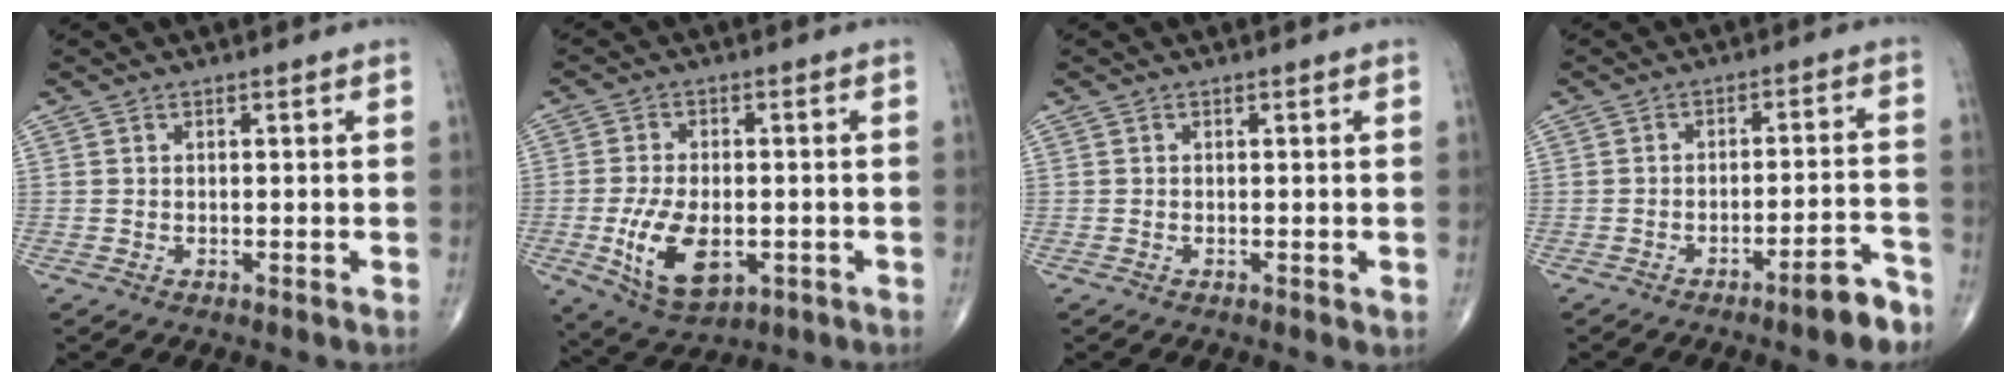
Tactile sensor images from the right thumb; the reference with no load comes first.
{"total": 11.4, "force": [-2.7, 6.3, 9.2], "torque": [-0.160, -0.005, -0.035]}
{"total": 0.6, "force": [-0.1, 0.2, 0.5], "torque": [-0.006, -0.002, -0.003]}
{"total": 6.6, "force": [-4.9, 1.1, 4.4], "torque": [-0.051, 0.042, -0.067]}